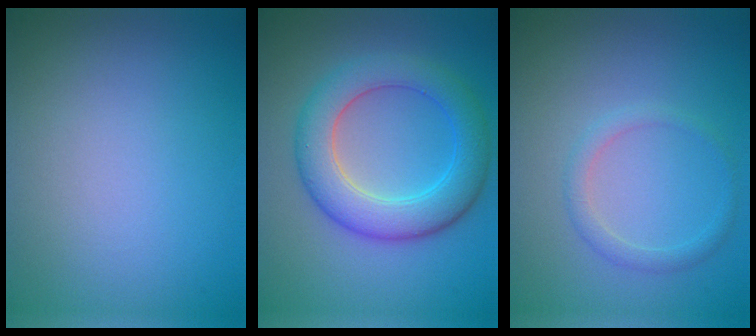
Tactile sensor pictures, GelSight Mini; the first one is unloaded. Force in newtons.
{"total": 6.2, "press": 6.2, "slide": 0.1}
{"total": 1.5, "press": 1.5, "slide": 0.0}